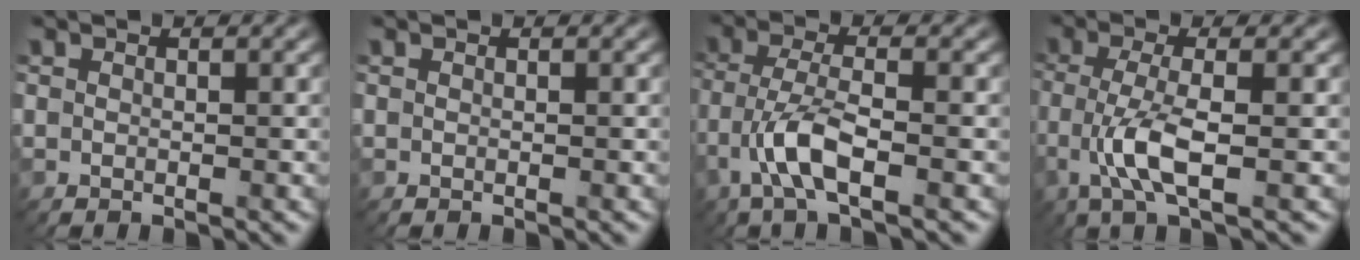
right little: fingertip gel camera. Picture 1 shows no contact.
{"total": 0.0}
{"total": 4.6, "force": [-2.1, 1.1, 4.0], "torque": [-0.084, 0.005, -0.047]}
{"total": 4.4, "force": [-1.1, 1.0, 4.2], "torque": [-0.091, 0.000, -0.025]}